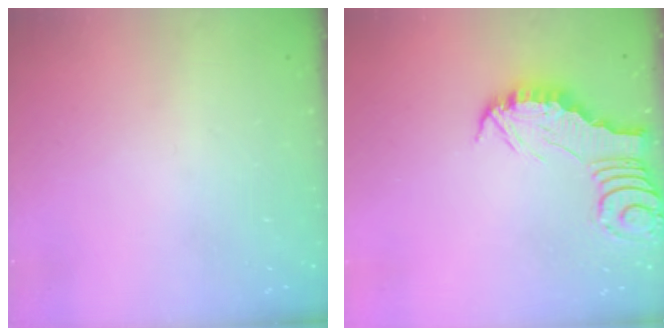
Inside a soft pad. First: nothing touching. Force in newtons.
{"total": 2.4, "press": 2.4, "slide": 0.2}